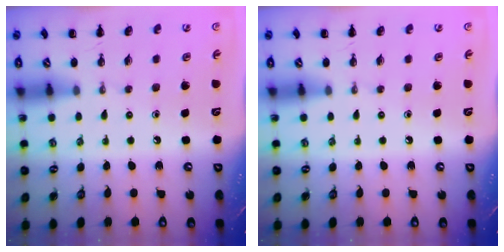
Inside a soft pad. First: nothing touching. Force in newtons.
{"total": 0.0}